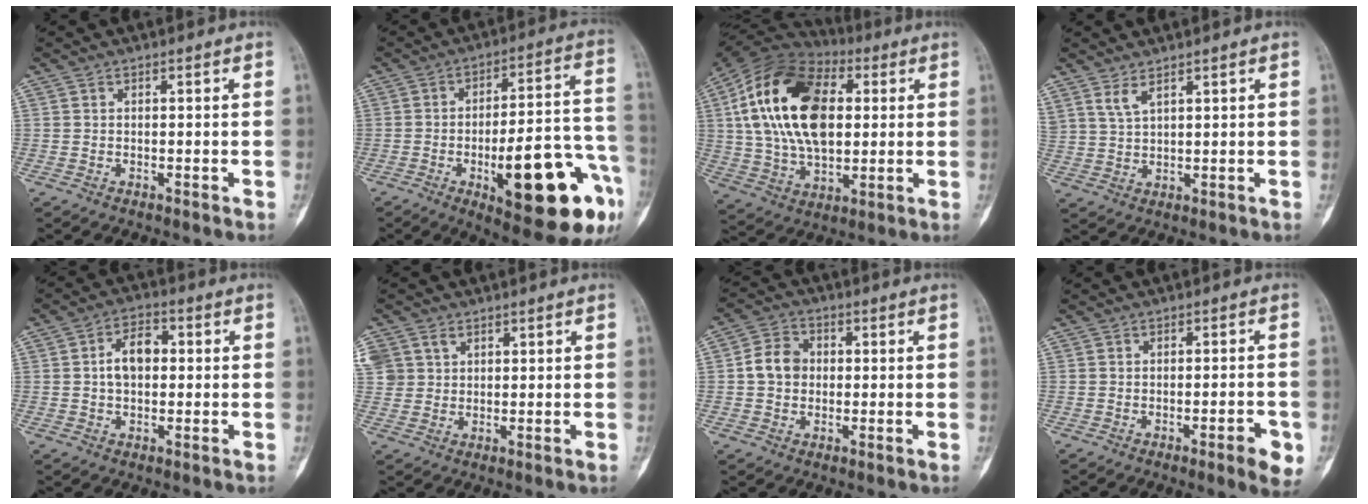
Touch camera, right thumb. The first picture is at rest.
{"total": 25.0, "force": [-9.7, 7.8, 21.6], "torque": [-0.241, 0.049, -0.120]}
{"total": 24.1, "force": [4.3, 14.6, 18.7], "torque": [-0.326, 0.006, 0.070]}
{"total": 3.0, "force": [2.2, 1.0, 1.7], "torque": [-0.027, -0.009, 0.052]}
{"total": 7.1, "force": [0.6, 4.7, 5.3], "torque": [-0.073, 0.020, 0.004]}
{"total": 7.5, "force": [3.2, 6.4, 2.3], "torque": [-0.043, 0.011, 0.069]}
{"total": 6.2, "force": [0.3, 5.3, 3.3], "torque": [-0.039, 0.019, -0.003]}
{"total": 5.5, "force": [-2.4, 1.2, 4.8], "torque": [-0.053, 0.008, -0.028]}